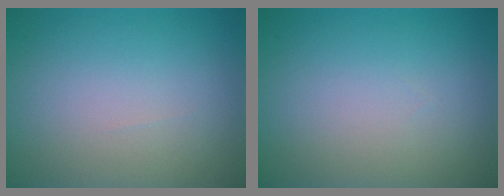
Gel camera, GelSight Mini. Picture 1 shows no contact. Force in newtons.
{"total": 0.0}